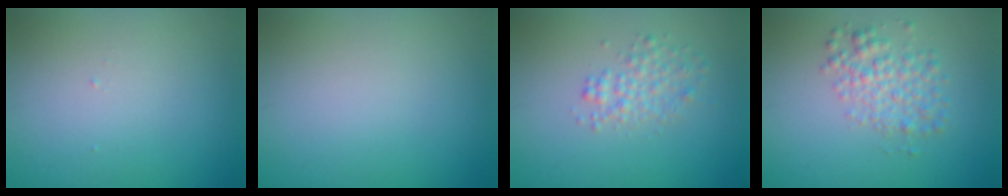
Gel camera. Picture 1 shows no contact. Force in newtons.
{"total": 0.0}
{"total": 2.0, "press": 2.0, "slide": 0.1}
{"total": 3.0, "press": 3.0, "slide": 0.1}